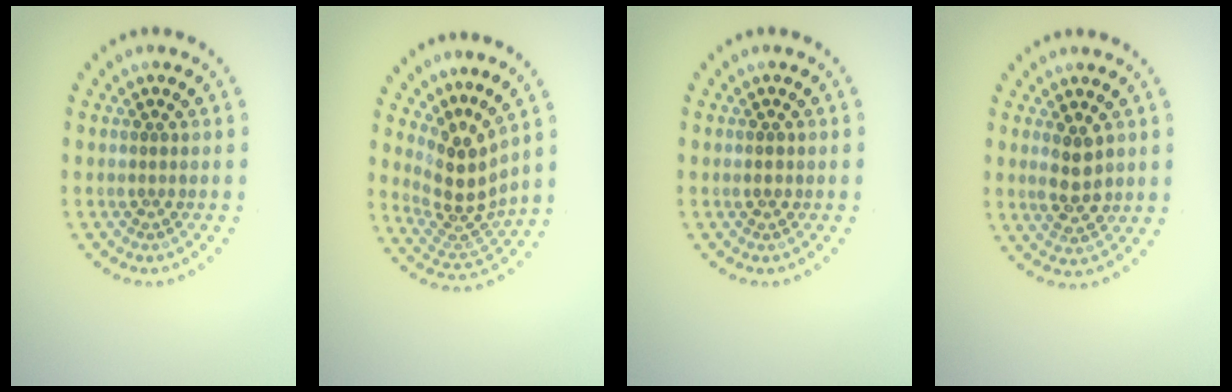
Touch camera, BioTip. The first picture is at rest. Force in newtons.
{"total": 4.1, "press": 2.8, "slide": 3.0}
{"total": 1.2, "press": 1.2, "slide": 0.1}
{"total": 2.8, "press": 2.8, "slide": 0.6}